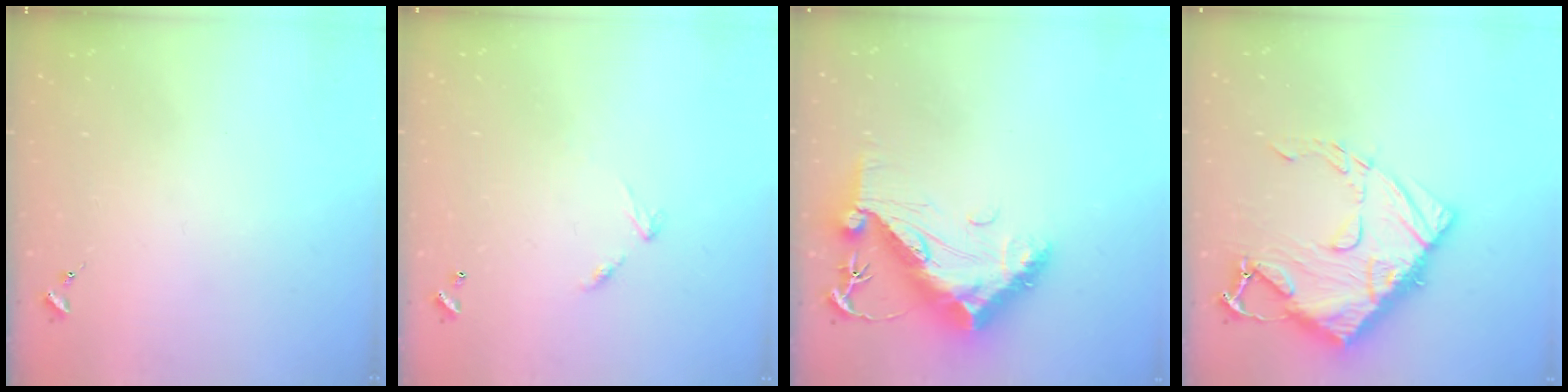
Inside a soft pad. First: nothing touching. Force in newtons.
{"total": 6.0, "press": 6.0, "slide": 0.5}
{"total": 19.4, "press": 19.3, "slide": 1.7}
{"total": 18.3, "press": 18.2, "slide": 2.1}